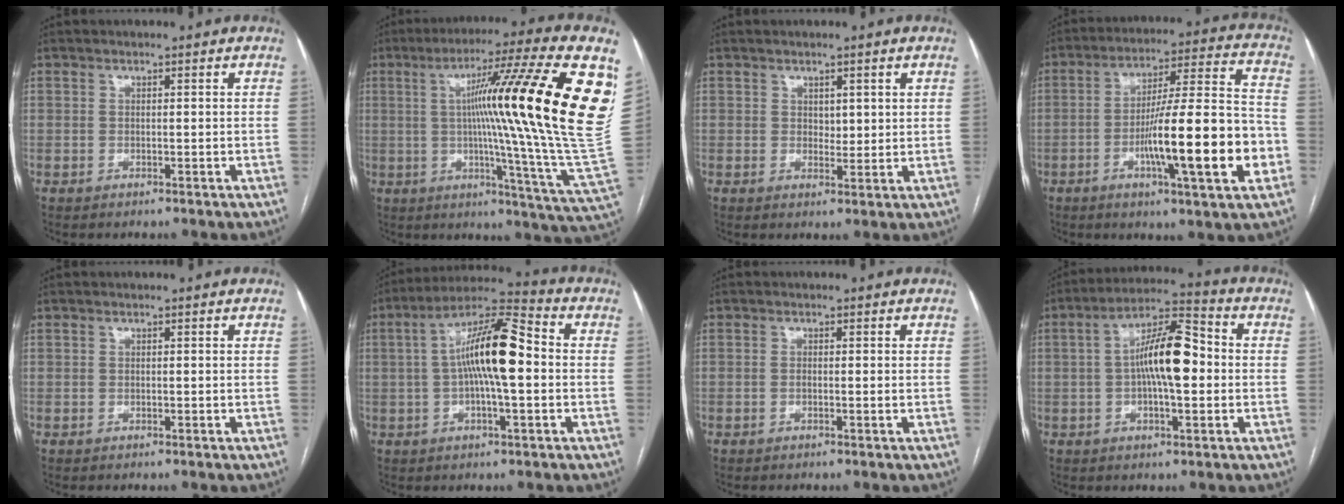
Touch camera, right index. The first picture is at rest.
{"total": 29.6, "force": [6.7, -1.1, 28.8], "torque": [-0.313, 0.023, 0.096]}
{"total": 2.4, "force": [1.0, 1.4, 1.7], "torque": [-0.021, -0.004, 0.017]}
{"total": 18.5, "force": [-5.1, 1.3, 17.7], "torque": [-0.271, 0.004, -0.077]}
{"total": 0.0}
{"total": 12.9, "force": [0.2, 2.2, 12.7], "torque": [-0.229, 0.027, -0.003]}
{"total": 1.0, "force": [-0.1, 0.2, 0.9], "torque": [-0.017, -0.001, -0.001]}
{"total": 11.3, "force": [-0.1, 3.1, 10.9], "torque": [-0.198, 0.025, -0.006]}